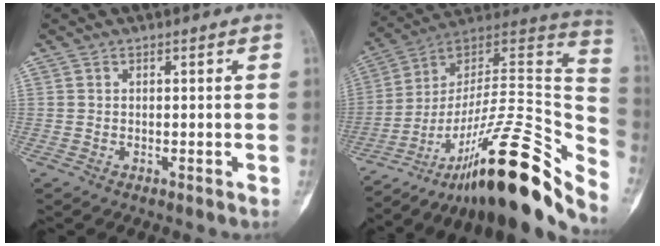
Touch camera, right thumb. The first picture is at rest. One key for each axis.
{"total": 32.0, "fx": -20.7, "fy": 7.6, "fz": 23.1, "tx": -0.268, "ty": 0.098, "tz": -0.321}